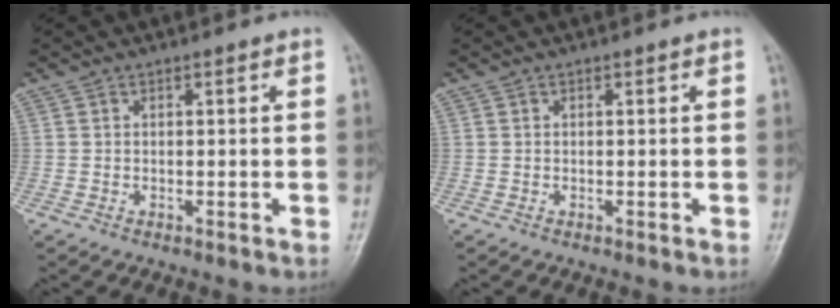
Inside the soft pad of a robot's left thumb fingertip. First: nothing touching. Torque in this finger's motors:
{"motor_torque": [0.00, 0.00, 0.00, 0.00, 0.00]}